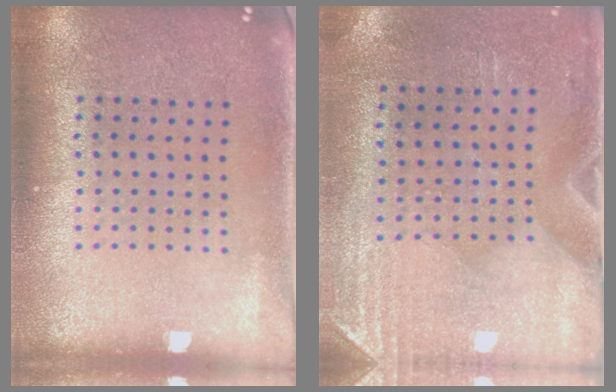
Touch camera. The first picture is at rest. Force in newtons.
{"total": 2.9, "press": 2.5, "slide": 1.5}